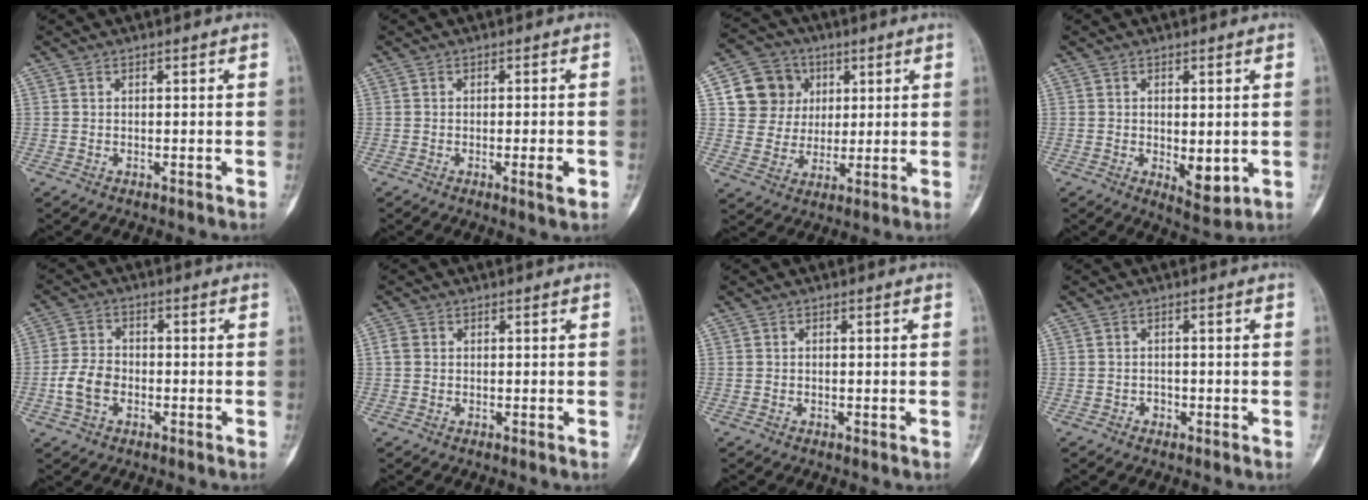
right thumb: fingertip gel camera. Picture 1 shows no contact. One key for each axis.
{"total": 3.1, "fx": -1.0, "fy": 0.5, "fz": 2.9, "tx": -0.044, "ty": -0.004, "tz": -0.013}
{"total": 10.9, "fx": 3.3, "fy": 10.0, "fz": 3.0, "tx": -0.016, "ty": -0.001, "tz": 0.059}
{"total": 5.6, "fx": -0.7, "fy": 2.8, "fz": 4.8, "tx": -0.056, "ty": -0.015, "tz": 0.000}
{"total": 6.0, "fx": -1.8, "fy": 4.1, "fz": 4.0, "tx": -0.077, "ty": 0.016, "tz": -0.039}
{"total": 1.5, "fx": 0.1, "fy": 1.3, "fz": 0.8, "tx": -0.020, "ty": 0.002, "tz": 0.002}
{"total": 0.0}
{"total": 1.2, "fx": -0.6, "fy": 1.0, "fz": 0.3, "tx": -0.001, "ty": 0.005, "tz": -0.011}